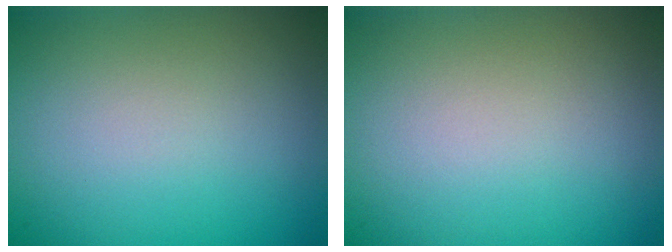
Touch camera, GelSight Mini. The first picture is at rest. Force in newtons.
{"total": 0.0}